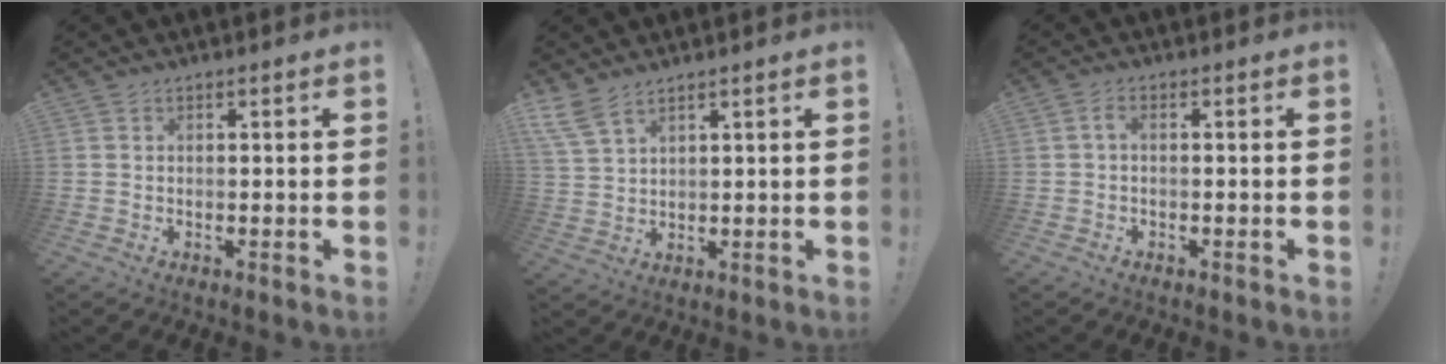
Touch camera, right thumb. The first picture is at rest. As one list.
[{"total": 6.2, "force": [4.8, 2.3, 3.2], "torque": [-0.065, -0.020, 0.095]}, {"total": 1.8, "force": [-0.5, 0.4, 1.7], "torque": [-0.033, 0.007, -0.010]}]